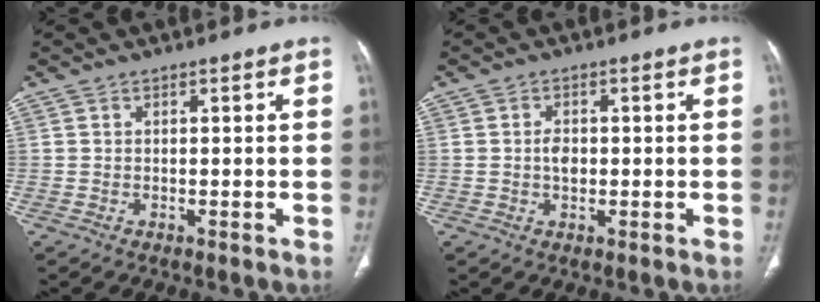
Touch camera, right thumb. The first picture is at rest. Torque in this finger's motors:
{"motor_torque": [0.38, 0.57, 0.37, -0.41, 0.05]}